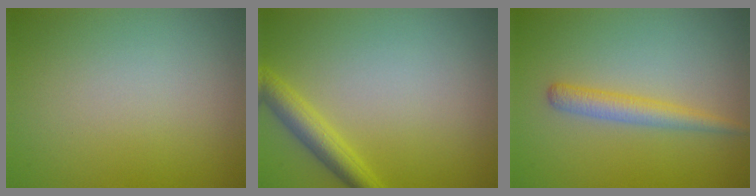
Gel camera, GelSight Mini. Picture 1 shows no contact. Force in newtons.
{"total": 2.9, "press": 2.9, "slide": 0.1}
{"total": 2.4, "press": 2.4, "slide": 0.2}